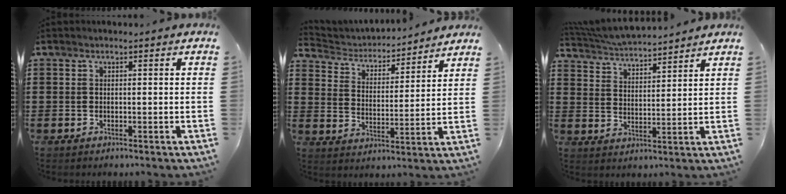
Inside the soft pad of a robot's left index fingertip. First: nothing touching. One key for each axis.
{"total": 3.4, "fx": 3.3, "fy": 1.0, "fz": 0.2, "tx": -0.027, "ty": -0.027, "tz": 0.048}
{"total": 5.3, "fx": 5.2, "fy": 0.2, "fz": 1.0, "tx": -0.041, "ty": -0.025, "tz": 0.093}